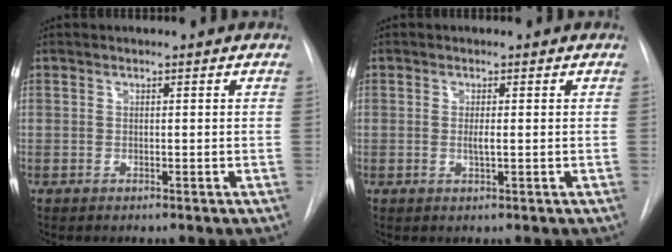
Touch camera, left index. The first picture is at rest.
{"total": 1.3, "force": [0.0, 0.1, 1.3], "torque": [-0.029, -0.003, 0.000]}